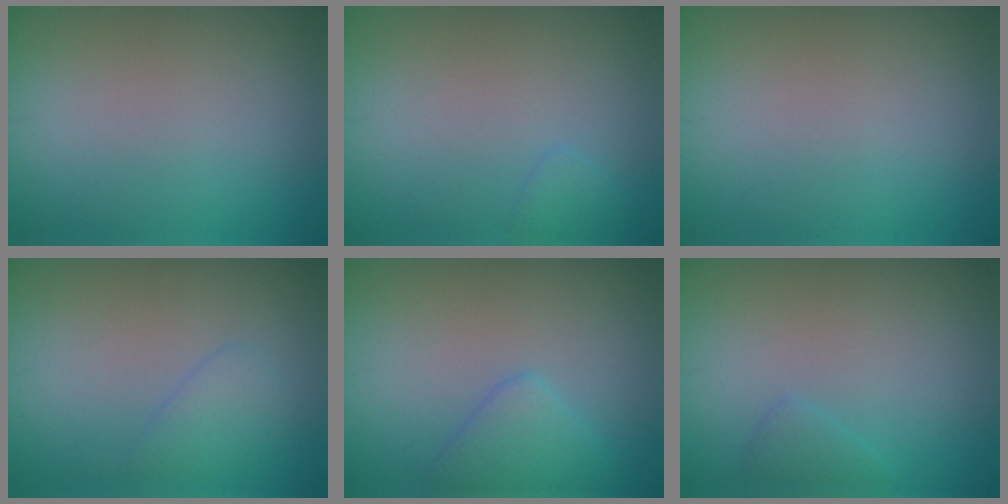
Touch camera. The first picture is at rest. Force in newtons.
{"total": 0.9, "press": 0.9, "slide": 0.1}
{"total": 0.0}
{"total": 1.6, "press": 1.6, "slide": 0.1}
{"total": 2.3, "press": 2.3, "slide": 0.2}
{"total": 1.0, "press": 1.0, "slide": 0.1}